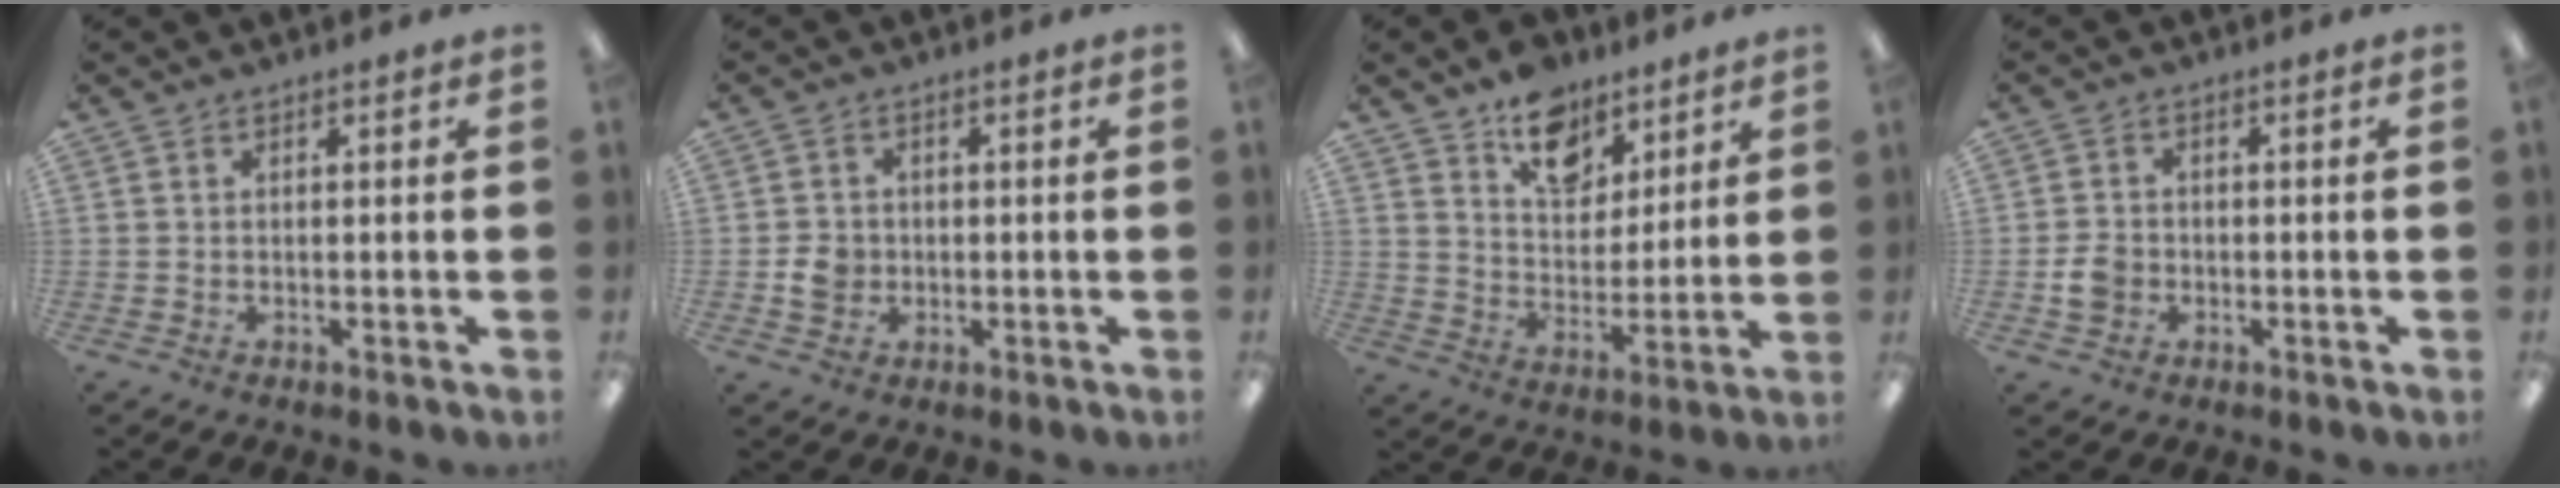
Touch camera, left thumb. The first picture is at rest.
{"total": 4.2, "force": [-0.7, 3.8, 1.7], "torque": [-0.020, 0.005, -0.013]}
{"total": 12.3, "force": [8.8, 7.4, 4.4], "torque": [-0.058, -0.053, 0.162]}
{"total": 4.1, "force": [-1.1, 3.4, 2.0], "torque": [-0.038, 0.004, -0.020]}